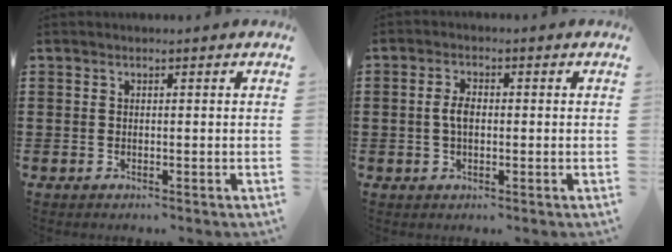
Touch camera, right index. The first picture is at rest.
{"total": 3.2, "force": [-0.1, 1.6, 2.8], "torque": [-0.061, 0.004, -0.006]}